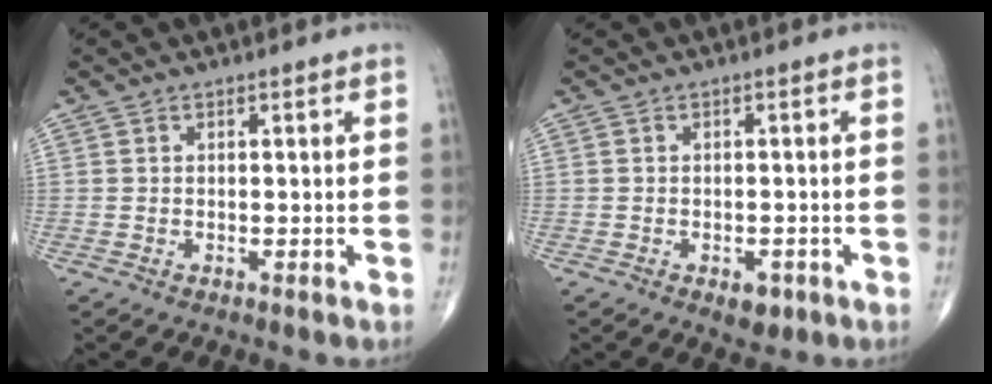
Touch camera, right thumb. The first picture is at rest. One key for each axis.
{"total": 2.9, "fx": -1.4, "fy": 1.7, "fz": 1.8, "tx": -0.014, "ty": 0.001, "tz": -0.014}